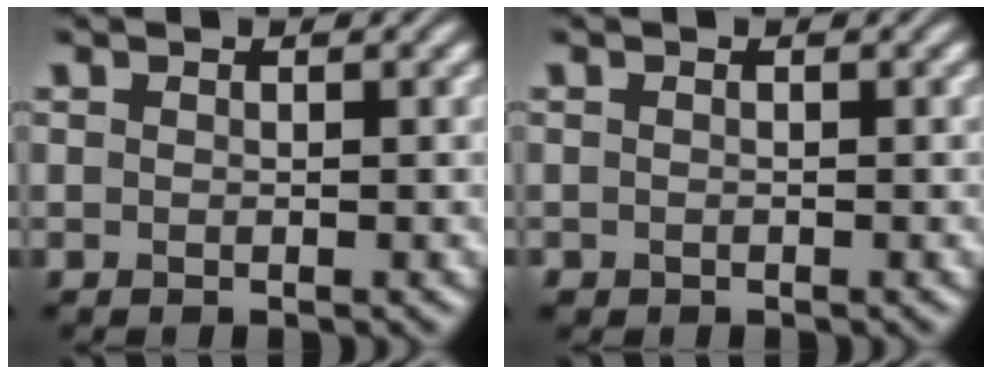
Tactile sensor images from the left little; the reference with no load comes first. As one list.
[{"total": 0.0}]